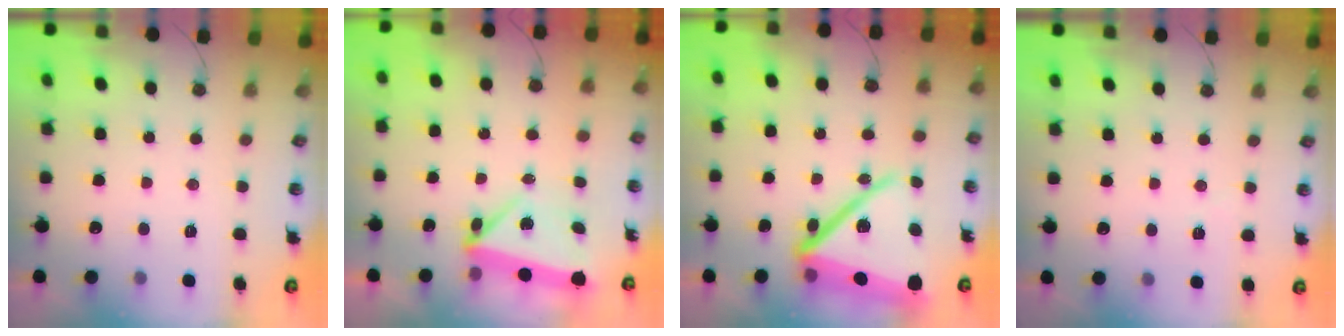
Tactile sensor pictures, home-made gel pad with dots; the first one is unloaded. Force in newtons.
{"total": 7.7, "press": 7.5, "slide": 1.5}
{"total": 22.8, "press": 22.8, "slide": 1.8}
{"total": 2.2, "press": 2.2, "slide": 0.7}